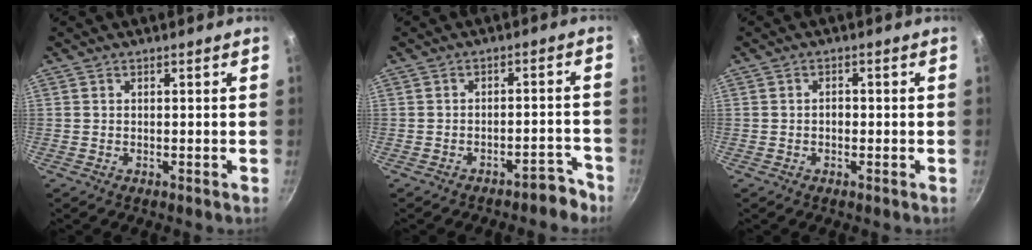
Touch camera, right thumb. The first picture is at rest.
{"total": 4.4, "force": [-3.7, 1.7, 1.8], "torque": [-0.014, 0.051, -0.045]}
{"total": 1.5, "force": [-0.2, 1.0, 1.1], "torque": [-0.013, 0.005, -0.005]}